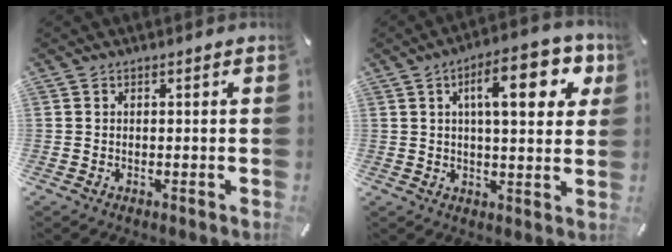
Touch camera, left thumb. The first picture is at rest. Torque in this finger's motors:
{"motor_torque": [2.48, 2.53, 1.05, -0.95, 0.48]}